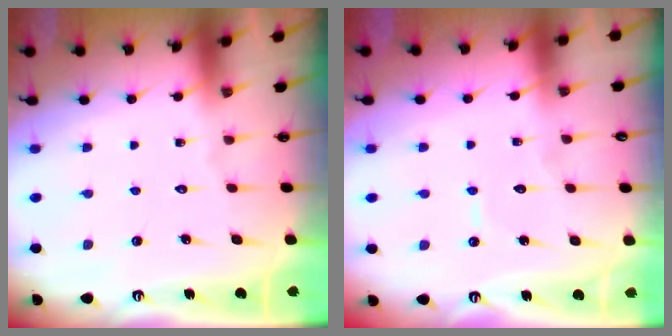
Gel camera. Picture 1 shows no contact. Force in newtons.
{"total": 4.6, "press": 4.6, "slide": 0.2}